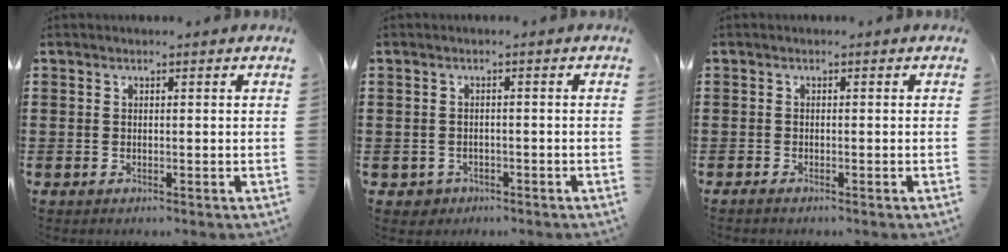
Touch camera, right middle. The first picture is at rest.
{"total": 1.1, "force": [-0.8, 0.8, 0.0], "torque": [-0.006, 0.000, -0.019]}
{"total": 0.5, "force": [-0.5, 0.0, 0.2], "torque": [-0.006, -0.005, -0.008]}